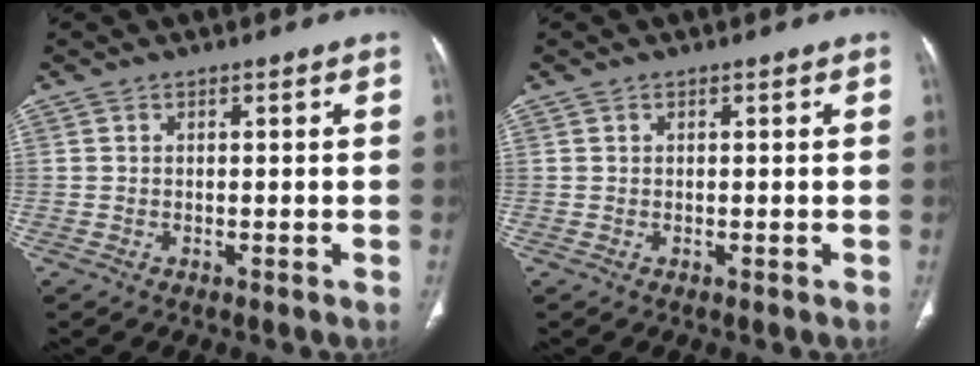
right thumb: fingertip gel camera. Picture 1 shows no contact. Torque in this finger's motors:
{"motor_torque": [0.22, 0.02, -0.38, -0.21, 0.02]}